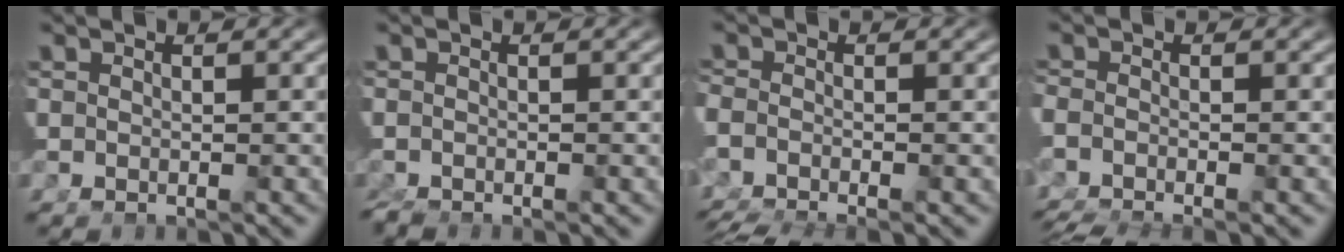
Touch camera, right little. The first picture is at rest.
{"total": 1.2, "force": [-1.2, -0.1, 0.3], "torque": [-0.005, -0.009, -0.016]}
{"total": 5.0, "force": [-4.4, 1.6, 1.8], "torque": [-0.033, -0.020, -0.062]}
{"total": 4.3, "force": [-3.8, 1.2, 1.5], "torque": [-0.025, -0.017, -0.054]}